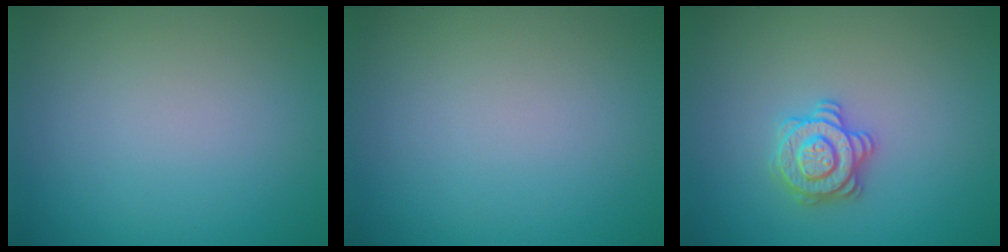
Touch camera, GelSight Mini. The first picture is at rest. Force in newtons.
{"total": 0.0}
{"total": 2.8, "press": 2.7, "slide": 0.5}